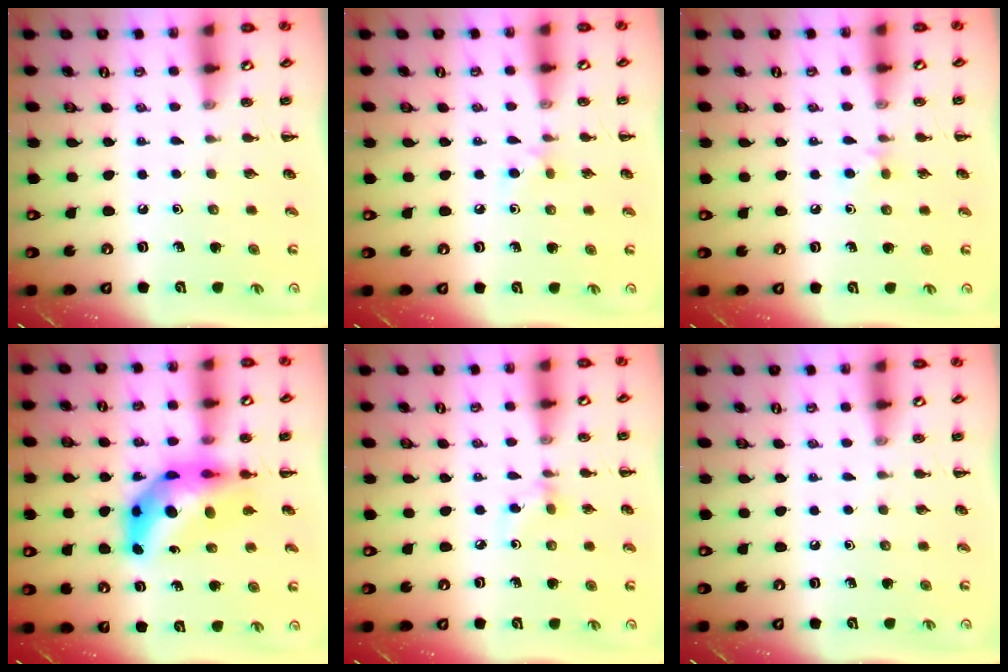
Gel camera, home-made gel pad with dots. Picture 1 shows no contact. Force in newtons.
{"total": 4.6, "press": 4.3, "slide": 1.5}
{"total": 3.5, "press": 3.2, "slide": 1.5}
{"total": 10.5, "press": 10.0, "slide": 3.2}
{"total": 3.0, "press": 2.8, "slide": 0.9}
{"total": 0.0}